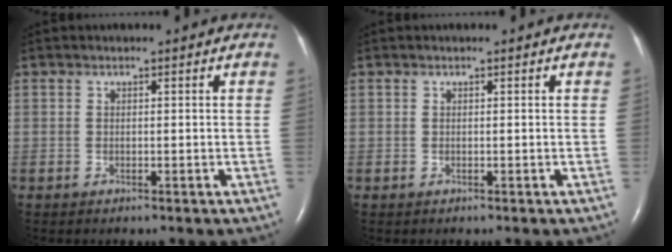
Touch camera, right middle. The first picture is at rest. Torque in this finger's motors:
{"motor_torque": [-0.04, 0.12, 0.00, 0.00]}